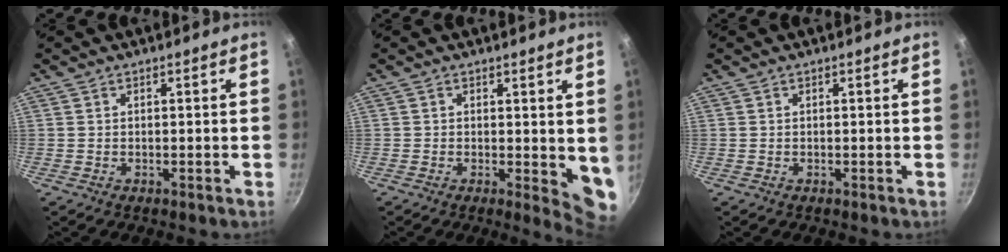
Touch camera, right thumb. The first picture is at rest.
{"total": 6.0, "force": [0.5, 2.7, 5.3], "torque": [-0.052, -0.016, 0.004]}
{"total": 0.0}